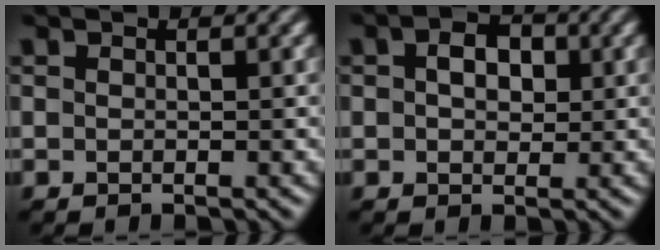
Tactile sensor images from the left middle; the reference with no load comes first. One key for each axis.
{"total": 3.1, "fx": 0.7, "fy": 2.1, "fz": 2.2, "tx": -0.039, "ty": 0.006, "tz": 0.008}